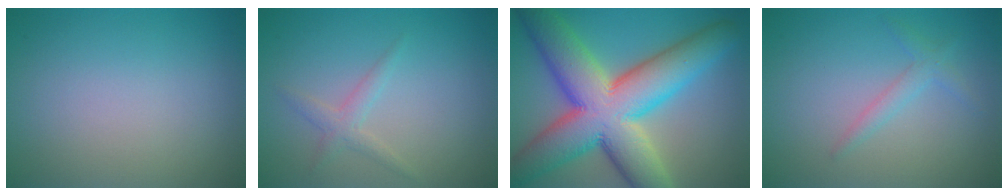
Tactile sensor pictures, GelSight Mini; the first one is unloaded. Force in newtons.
{"total": 1.6, "press": 1.6, "slide": 0.0}
{"total": 14.4, "press": 14.4, "slide": 0.6}
{"total": 1.5, "press": 1.5, "slide": 0.1}